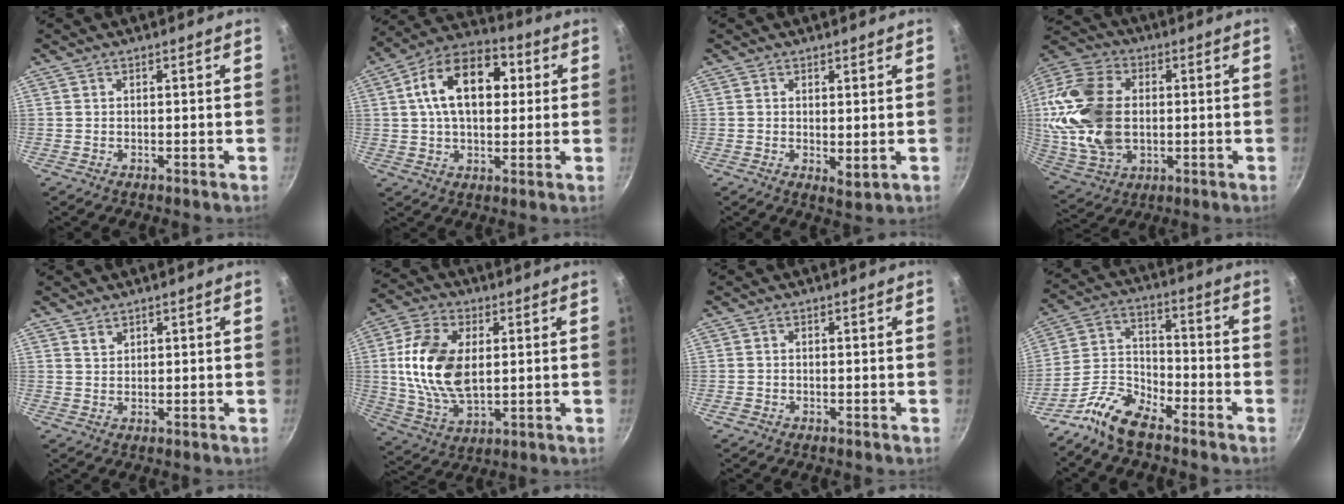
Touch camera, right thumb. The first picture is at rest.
{"total": 16.8, "force": [3.6, 10.6, 12.6], "torque": [-0.175, 0.020, 0.040]}
{"total": 2.8, "force": [0.7, 1.4, 2.3], "torque": [-0.033, -0.014, 0.009]}
{"total": 20.6, "force": [0.9, 14.2, 14.9], "torque": [-0.283, 0.012, 0.022]}
{"total": 1.5, "force": [1.1, 1.0, 0.6], "torque": [-0.005, -0.003, 0.019]}
{"total": 15.8, "force": [2.0, 9.5, 12.5], "torque": [-0.228, -0.004, 0.040]}
{"total": 0.9, "force": [-0.6, 0.7, 0.3], "torque": [-0.007, 0.003, -0.013]}
{"total": 9.8, "force": [-7.7, 3.8, 4.8], "torque": [-0.089, 0.071, -0.168]}